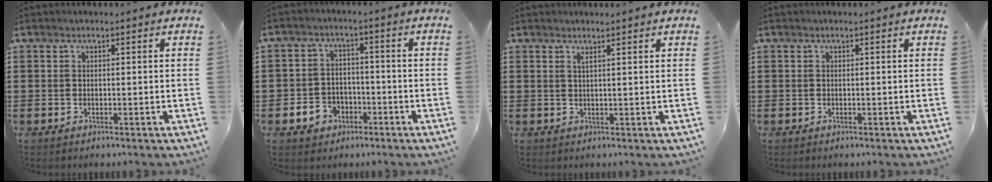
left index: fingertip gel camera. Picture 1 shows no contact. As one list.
[{"total": 4.0, "force": [-2.4, 3.1, 1.0], "torque": [-0.026, 0.011, -0.048]}, {"total": 1.5, "force": [1.1, -0.1, 0.9], "torque": [-0.020, -0.001, 0.021]}, {"total": 0.0}]